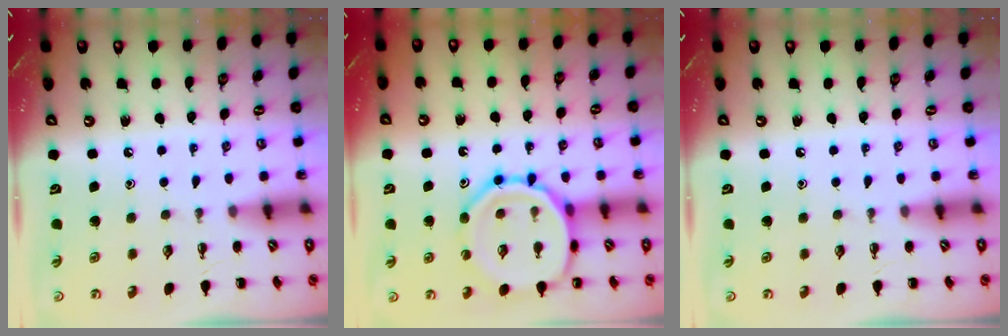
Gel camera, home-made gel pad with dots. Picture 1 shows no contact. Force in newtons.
{"total": 14.7, "press": 14.6, "slide": 1.4}
{"total": 0.0}